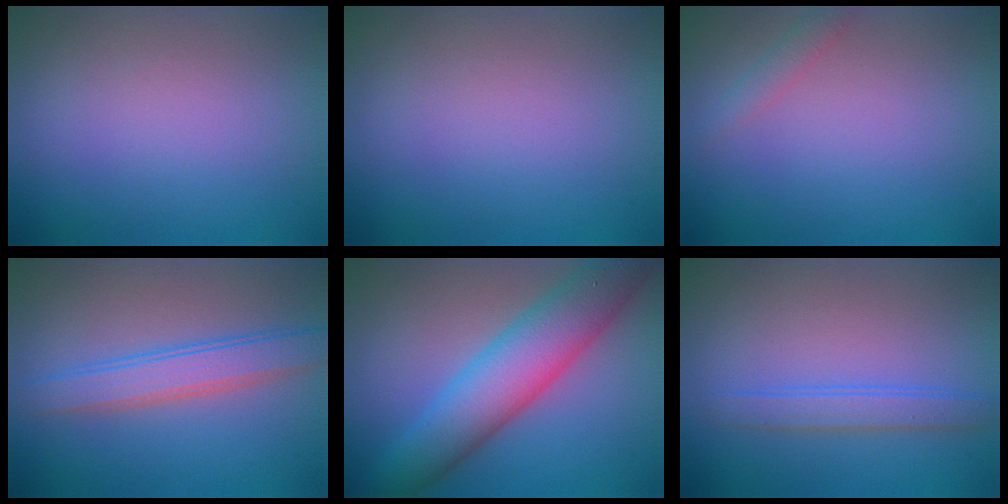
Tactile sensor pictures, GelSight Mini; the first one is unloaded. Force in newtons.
{"total": 0.0}
{"total": 1.2, "press": 1.2, "slide": 0.1}
{"total": 3.6, "press": 3.6, "slide": 0.1}
{"total": 8.4, "press": 8.4, "slide": 0.3}
{"total": 2.2, "press": 2.2, "slide": 0.1}